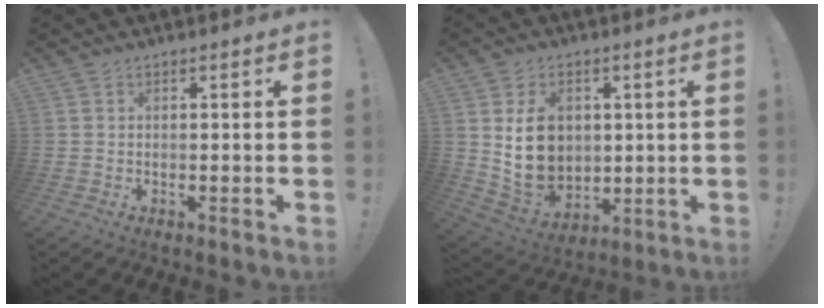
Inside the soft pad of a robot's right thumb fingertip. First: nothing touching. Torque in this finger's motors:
{"motor_torque": [-0.20, 0.89, 0.62, 0.84, 0.12]}